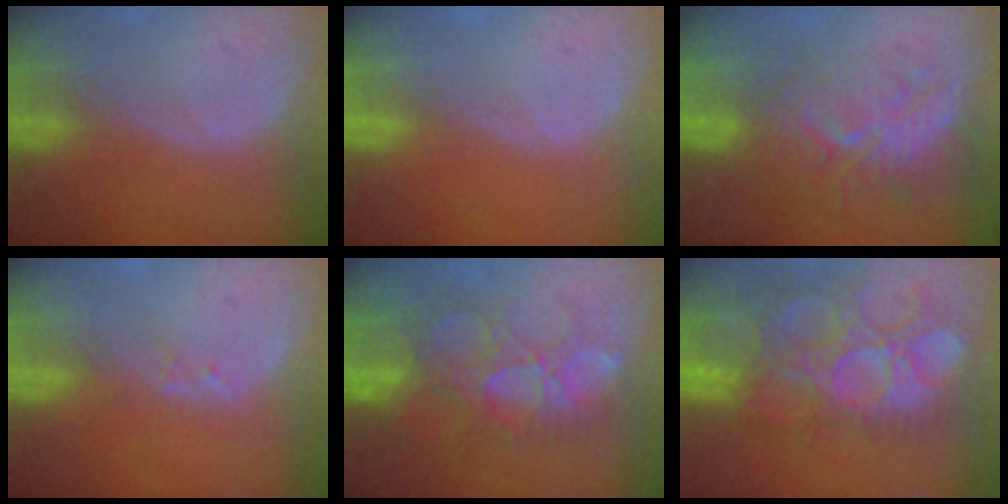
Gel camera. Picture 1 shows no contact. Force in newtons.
{"total": 0.0}
{"total": 10.1, "press": 8.7, "slide": 5.1}
{"total": 1.0, "press": 1.0, "slide": 0.2}
{"total": 10.9, "press": 9.5, "slide": 5.4}
{"total": 13.1, "press": 12.1, "slide": 5.0}